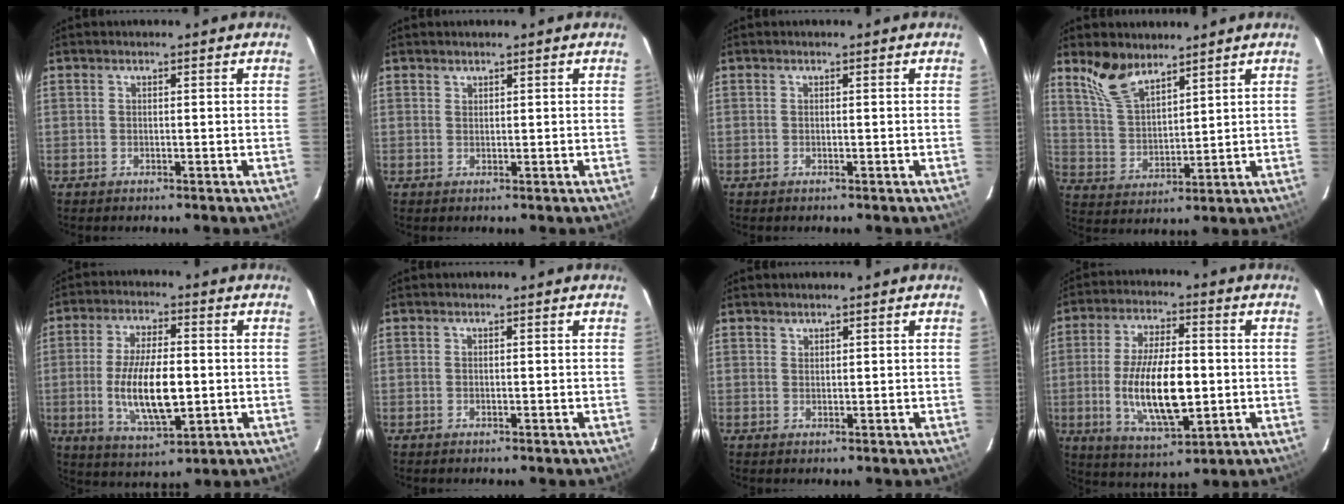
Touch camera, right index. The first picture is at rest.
{"total": 0.7, "force": [0.7, 0.3, 0.0], "torque": [0.001, 0.001, 0.014]}
{"total": 0.0}
{"total": 8.9, "force": [6.8, 3.7, 4.4], "torque": [-0.088, 0.008, 0.143]}
{"total": 13.2, "force": [-1.7, 5.2, 12.0], "torque": [-0.232, -0.012, -0.024]}
{"total": 0.0}
{"total": 0.9, "force": [0.8, 0.4, 0.0], "torque": [0.001, 0.002, 0.017]}
{"total": 15.3, "force": [-2.0, 6.2, 13.8], "torque": [-0.265, -0.012, -0.027]}